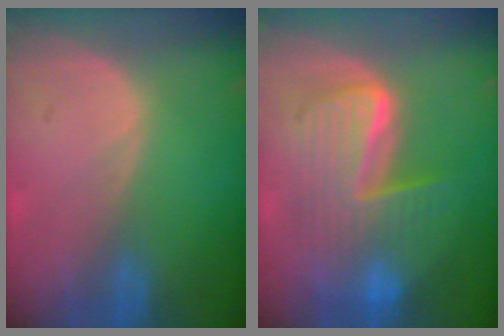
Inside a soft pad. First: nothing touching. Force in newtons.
{"total": 10.4, "press": 10.4, "slide": 0.9}